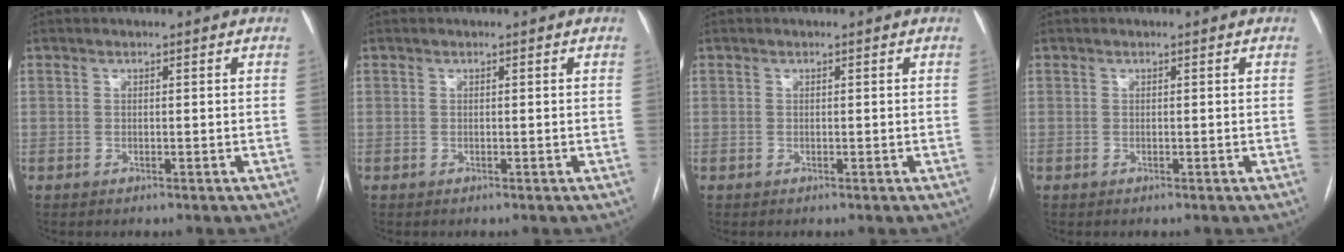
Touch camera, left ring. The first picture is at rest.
{"total": 0.0}
{"total": 0.0}
{"total": 0.0}